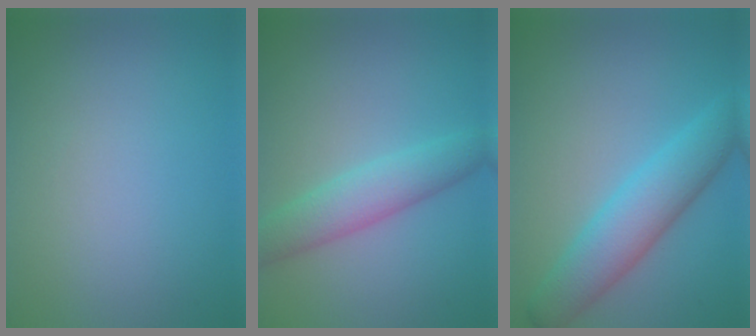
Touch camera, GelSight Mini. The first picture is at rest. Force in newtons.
{"total": 3.9, "press": 3.9, "slide": 0.2}
{"total": 5.5, "press": 5.5, "slide": 0.2}